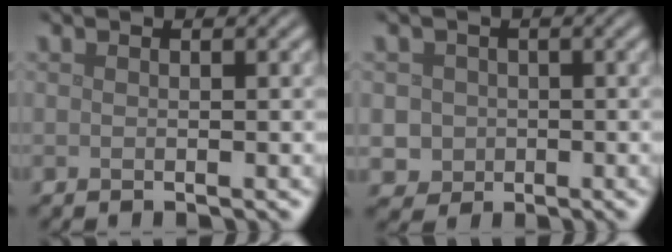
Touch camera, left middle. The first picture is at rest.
{"total": 2.5, "force": [-0.2, 2.4, 0.4], "torque": [0.007, 0.006, -0.008]}